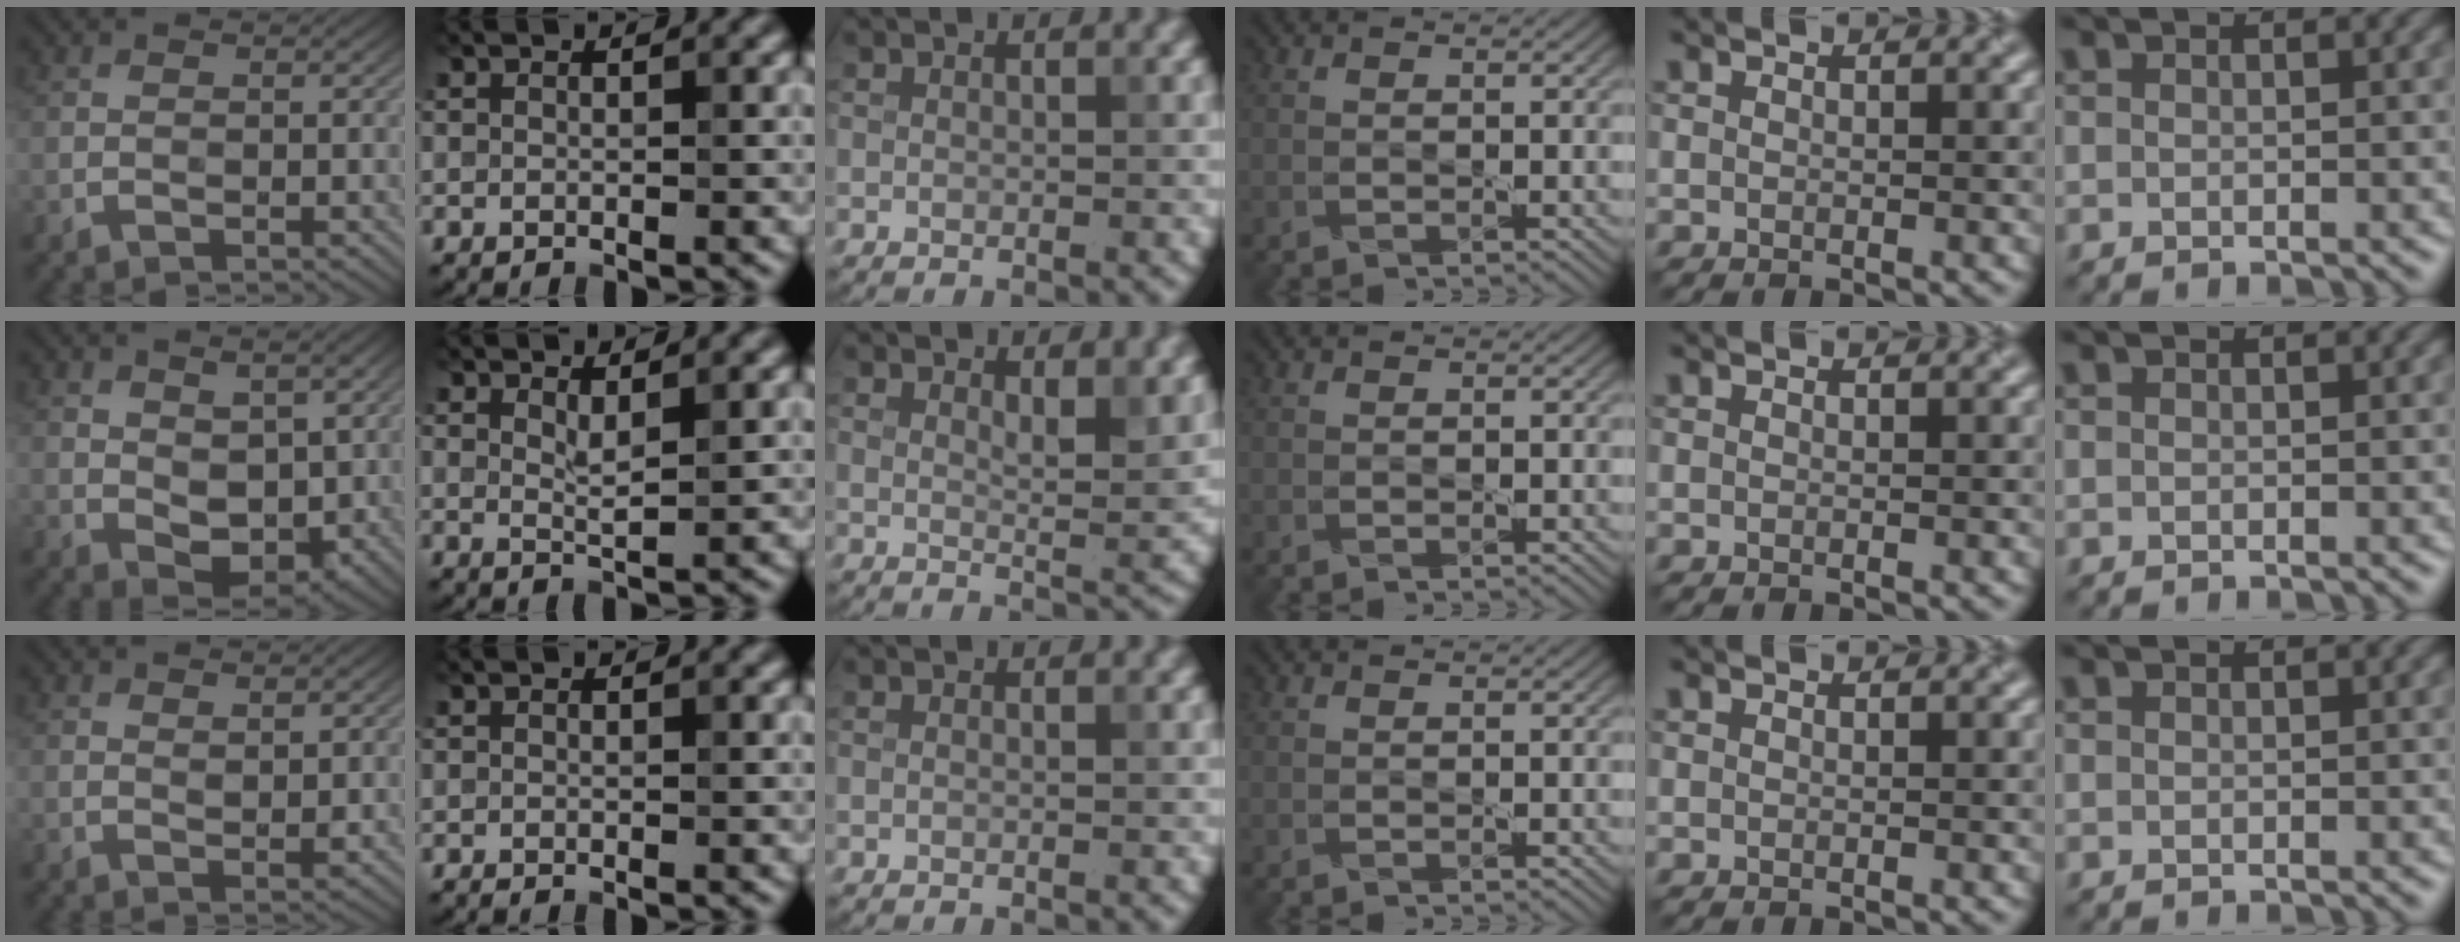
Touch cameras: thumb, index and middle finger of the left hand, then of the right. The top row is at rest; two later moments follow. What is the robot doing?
{"motion": "squeeze", "object": "sponge"}